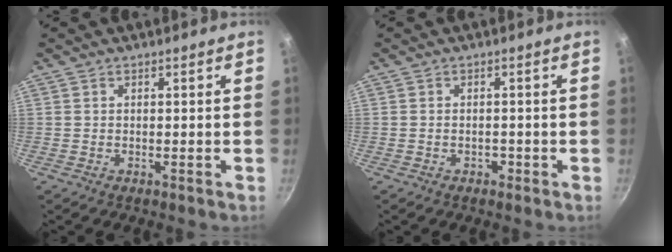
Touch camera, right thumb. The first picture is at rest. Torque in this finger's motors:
{"motor_torque": [-0.16, -0.05, -0.39, 0.14, -0.03]}